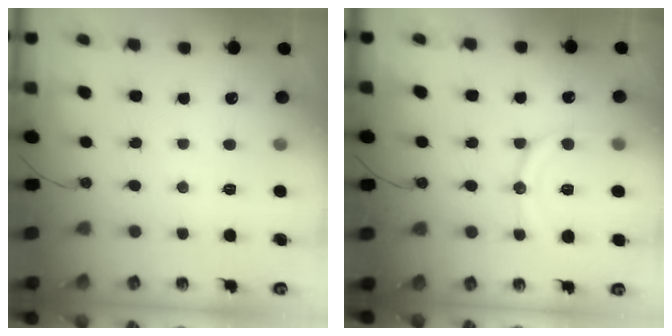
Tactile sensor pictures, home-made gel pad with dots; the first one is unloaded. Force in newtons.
{"total": 11.4, "press": 11.3, "slide": 1.0}